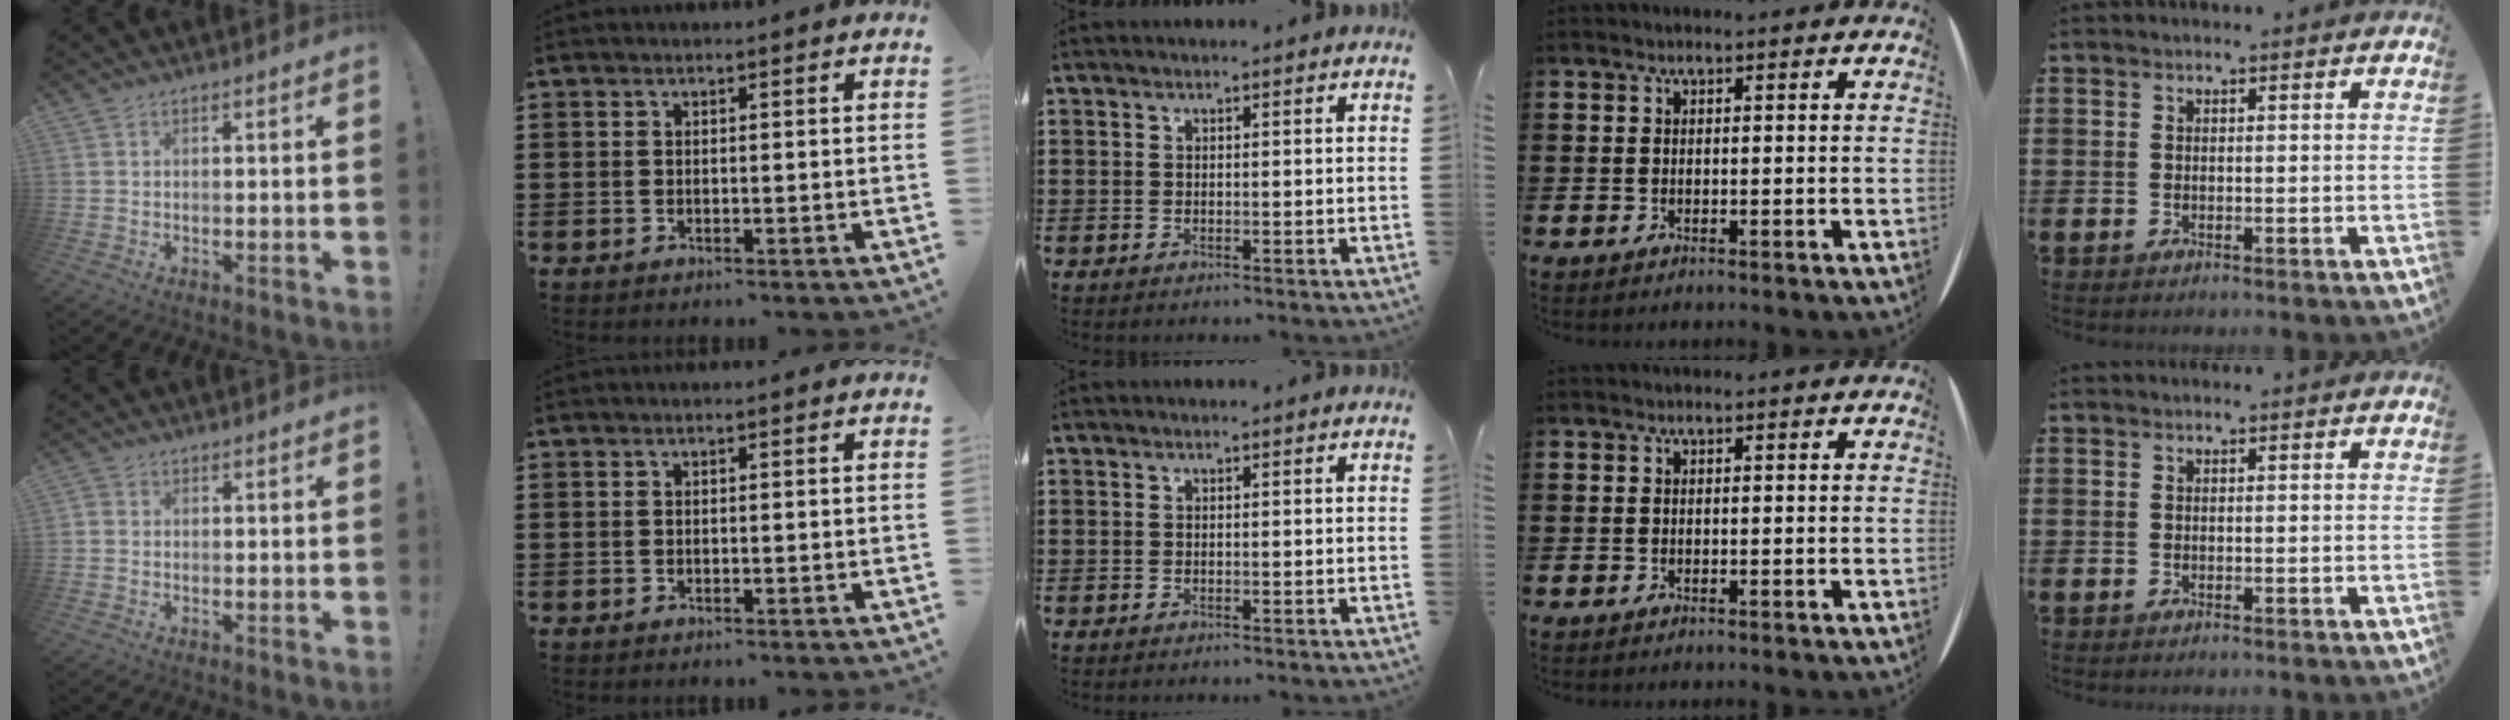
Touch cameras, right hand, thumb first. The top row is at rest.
{"thumb": {"total": 1.1, "force": [-0.3, 1.0, 0.4], "torque": [-0.008, 0.004, -0.004]}}